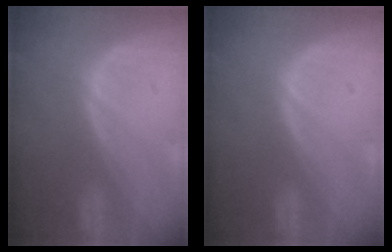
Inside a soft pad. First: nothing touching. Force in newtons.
{"total": 0.0}